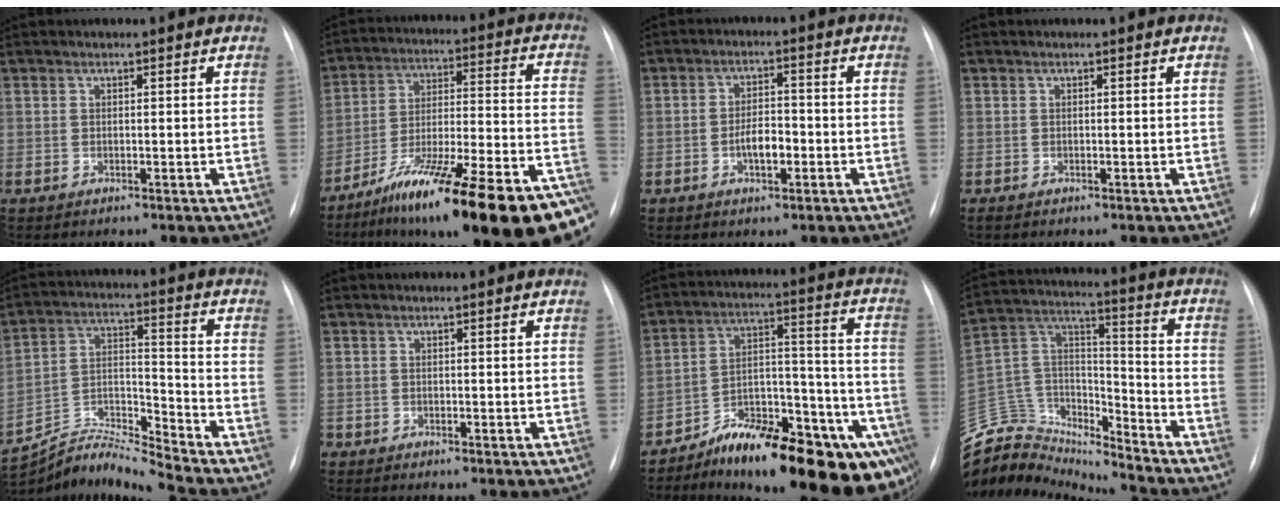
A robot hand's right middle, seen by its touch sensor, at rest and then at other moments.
{"total": 28.0, "force": [-19.8, 3.8, 19.4], "torque": [-0.216, 0.000, -0.308]}
{"total": 4.3, "force": [-1.4, 2.0, 3.6], "torque": [-0.065, 0.007, -0.025]}
{"total": 0.0}
{"total": 12.5, "force": [-12.3, -2.2, 1.3], "torque": [-0.034, 0.036, -0.233]}
{"total": 1.4, "force": [-1.3, 0.4, 0.5], "torque": [-0.007, -0.001, -0.017]}
{"total": 23.1, "force": [-16.4, 6.7, 14.7], "torque": [-0.131, 0.046, -0.240]}
{"total": 17.8, "force": [-17.4, 3.4, 1.5], "torque": [-0.029, 0.071, -0.304]}